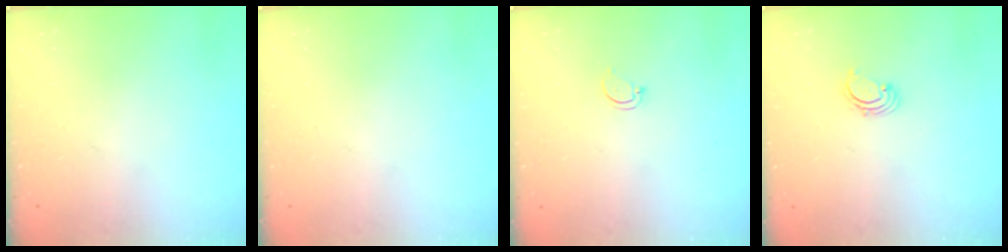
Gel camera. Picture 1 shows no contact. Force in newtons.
{"total": 0.0}
{"total": 2.9, "press": 2.9, "slide": 0.2}
{"total": 1.7, "press": 1.7, "slide": 0.2}